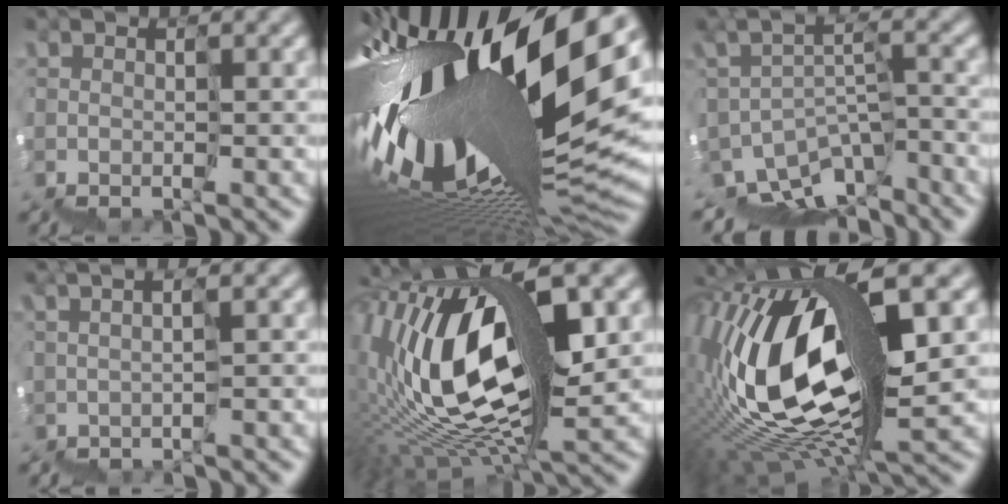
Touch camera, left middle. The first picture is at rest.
{"total": 16.9, "force": [4.2, 5.7, 15.4], "torque": [-0.291, -0.017, 0.076]}
{"total": 3.7, "force": [-3.4, 1.0, 1.2], "torque": [-0.020, 0.020, -0.065]}
{"total": 1.9, "force": [1.5, -1.1, -0.1], "torque": [0.002, 0.010, 0.024]}
{"total": 13.3, "force": [5.4, 4.9, 11.1], "torque": [-0.228, 0.039, 0.092]}
{"total": 13.6, "force": [3.6, 5.7, 11.8], "torque": [-0.249, 0.031, 0.068]}